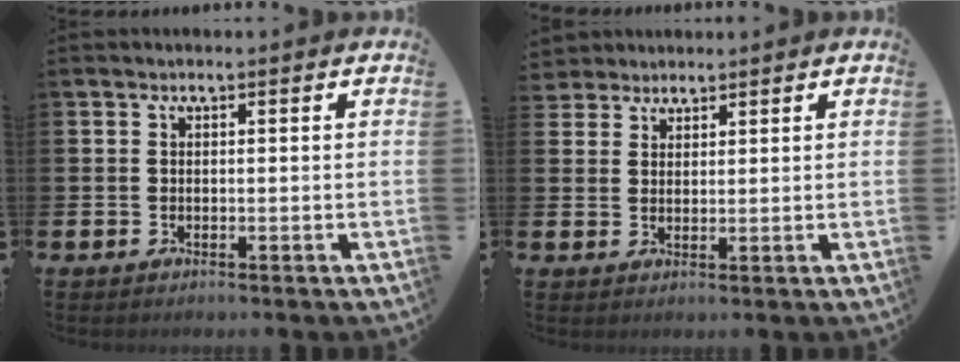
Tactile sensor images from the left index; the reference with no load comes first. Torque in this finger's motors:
{"motor_torque": [-0.47, -0.59, -0.22, -0.21]}